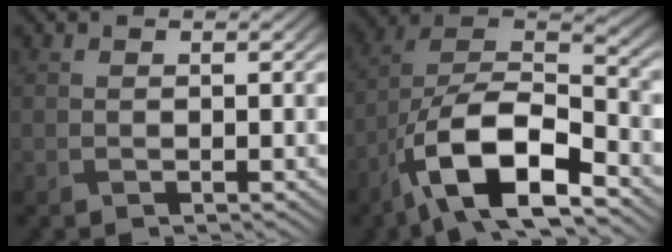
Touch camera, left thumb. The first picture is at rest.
{"total": 13.9, "force": [-7.7, 5.5, 10.1], "torque": [-0.197, -0.008, -0.153]}